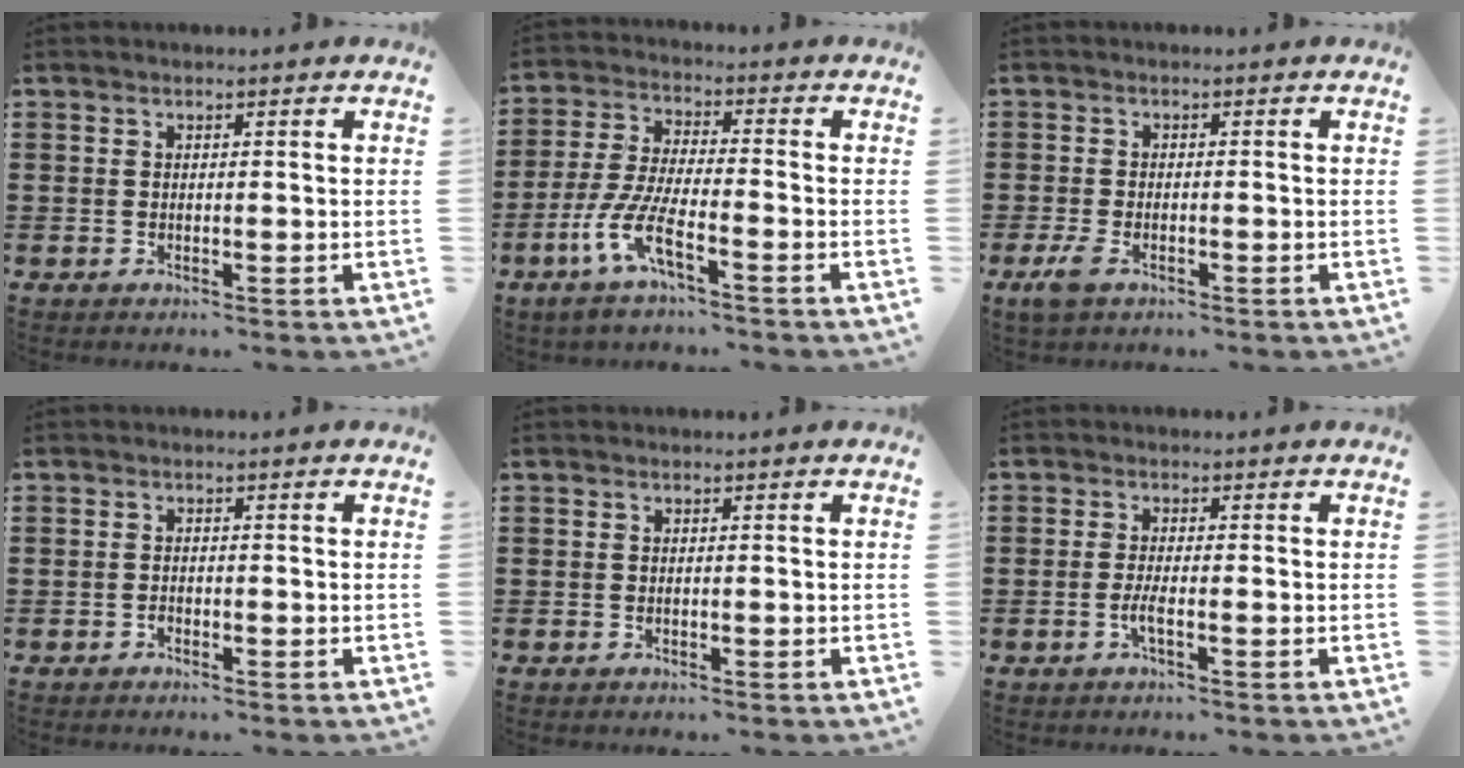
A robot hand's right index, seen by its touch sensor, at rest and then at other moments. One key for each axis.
{"total": 8.1, "fx": -4.8, "fy": 1.3, "fz": 6.4, "tx": -0.167, "ty": -0.019, "tz": -0.102}
{"total": 2.6, "fx": -1.5, "fy": 0.9, "fz": 1.8, "tx": -0.047, "ty": -0.003, "tz": -0.033}
{"total": 0.8, "fx": -0.6, "fy": 0.4, "fz": 0.3, "tx": -0.006, "ty": -0.001, "tz": -0.012}
{"total": 0.0}
{"total": 2.3, "fx": -1.0, "fy": 0.3, "fz": 2.0, "tx": -0.044, "ty": -0.004, "tz": -0.021}